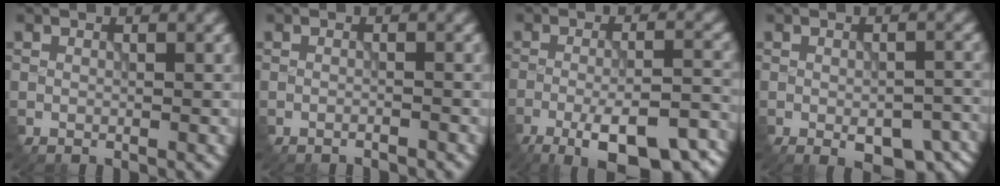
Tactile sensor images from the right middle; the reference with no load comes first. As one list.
[{"total": 0.9, "force": [-0.9, 0.1, 0.1], "torque": [0.003, 0.000, -0.020]}, {"total": 10.7, "force": [-6.8, 3.4, 7.5], "torque": [-0.124, -0.012, -0.099]}, {"total": 6.2, "force": [-3.3, 2.8, 4.4], "torque": [-0.059, -0.013, -0.033]}]